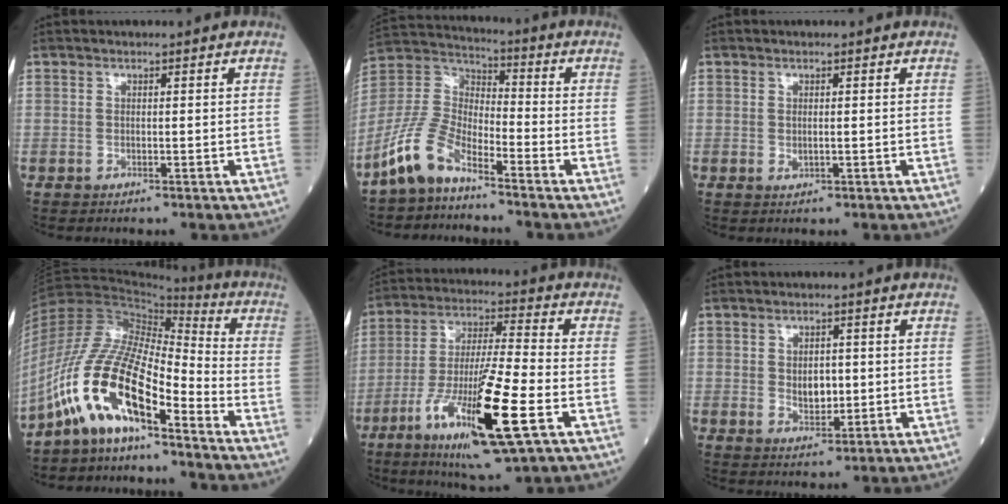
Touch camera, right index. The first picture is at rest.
{"total": 9.5, "force": [-6.9, 3.3, 5.6], "torque": [-0.139, 0.010, -0.148]}
{"total": 1.2, "force": [0.0, 0.5, 1.2], "torque": [-0.023, -0.007, 0.003]}
{"total": 13.9, "force": [-8.5, 3.5, 10.4], "torque": [-0.217, 0.022, -0.160]}
{"total": 18.3, "force": [-7.2, 1.4, 16.8], "torque": [-0.323, -0.034, -0.125]}
{"total": 3.8, "force": [0.1, 2.3, 3.0], "torque": [-0.046, -0.004, 0.009]}